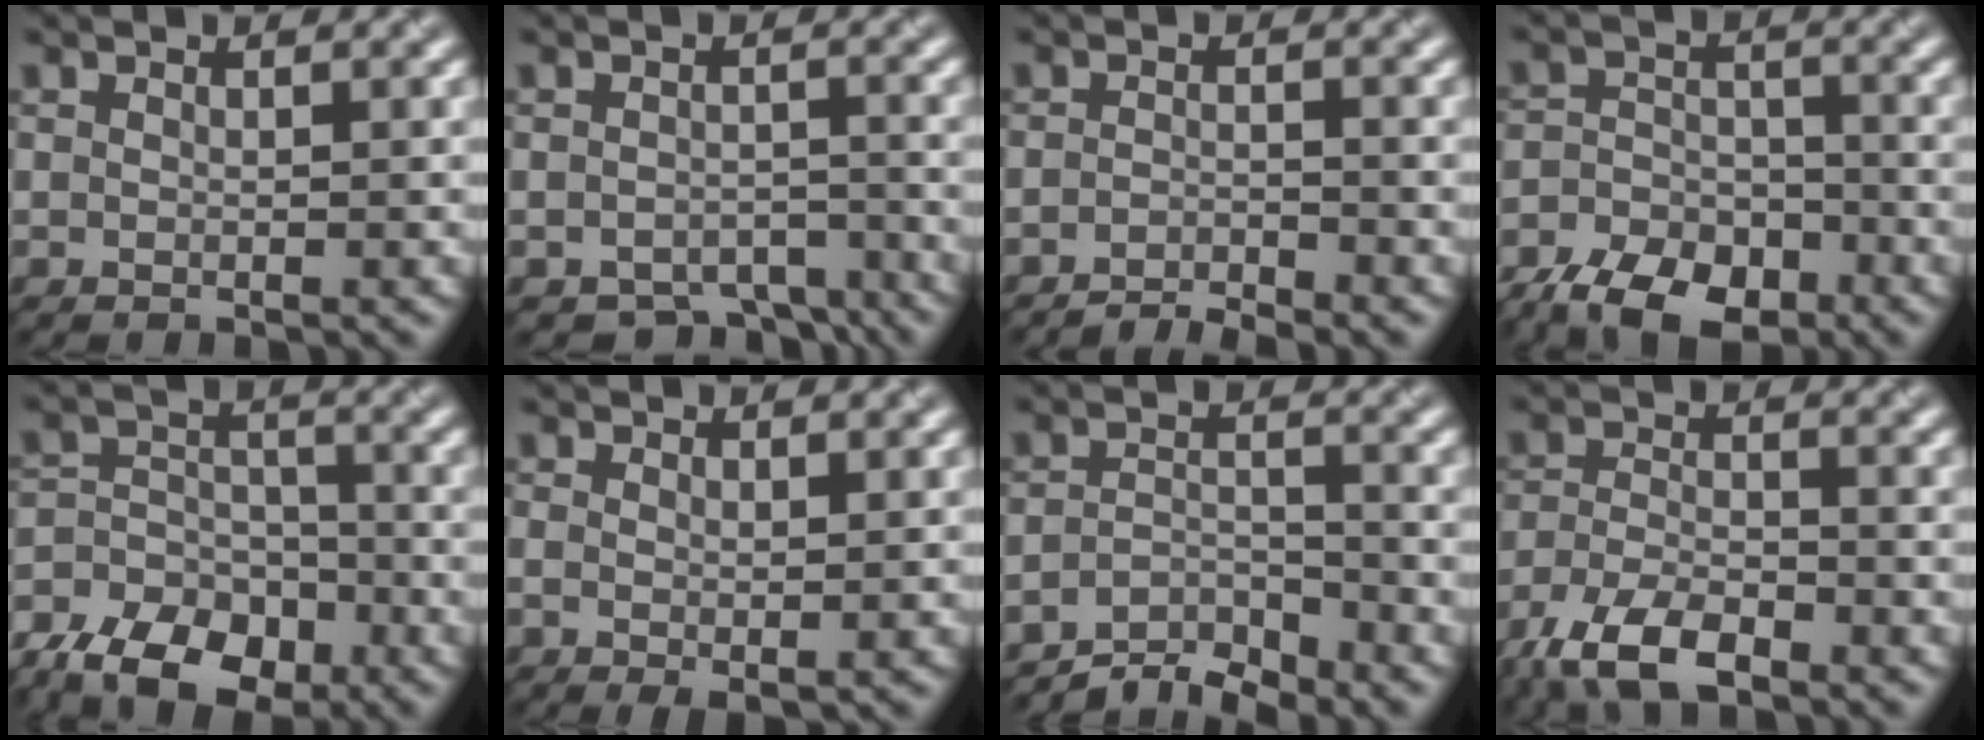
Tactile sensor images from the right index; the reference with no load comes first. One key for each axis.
{"total": 4.2, "fx": -3.6, "fy": 1.7, "fz": 1.3, "tx": -0.010, "ty": -0.011, "tz": -0.053}
{"total": 2.1, "fx": -2.0, "fy": 0.2, "fz": 0.6, "tx": -0.004, "ty": 0.002, "tz": -0.041}
{"total": 9.7, "fx": -7.8, "fy": 4.6, "fz": 3.5, "tx": -0.052, "ty": -0.016, "tz": -0.129}
{"total": 11.2, "fx": -8.6, "fy": 5.9, "fz": 4.0, "tx": -0.068, "ty": -0.012, "tz": -0.137}
{"total": 1.7, "fx": -0.2, "fy": 1.0, "fz": 1.4, "tx": -0.027, "ty": -0.006, "tz": 0.000}
{"total": 3.8, "fx": -3.6, "fy": 0.9, "fz": 1.1, "tx": -0.014, "ty": 0.003, "tz": -0.070}
{"total": 6.7, "fx": -4.9, "fy": 2.5, "fz": 3.9, "tx": -0.075, "ty": -0.010, "tz": -0.100}